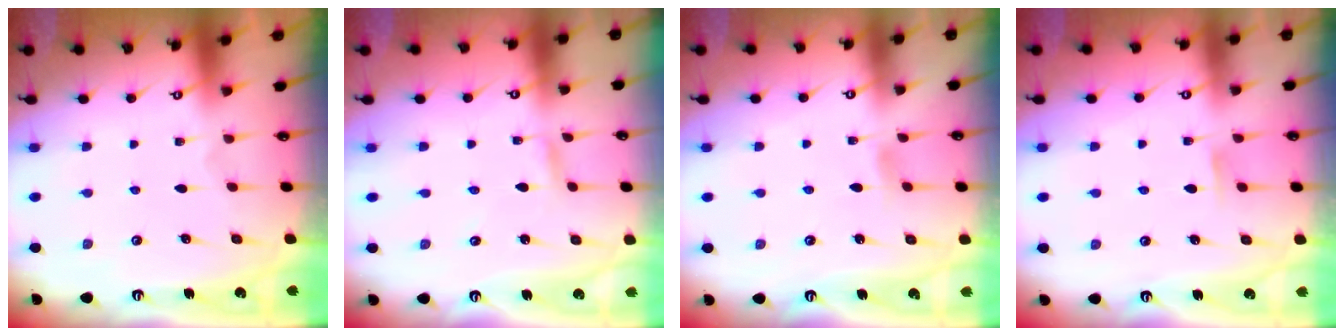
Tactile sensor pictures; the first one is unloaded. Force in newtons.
{"total": 2.5, "press": 2.5, "slide": 0.2}
{"total": 3.6, "press": 3.6, "slide": 0.4}
{"total": 4.3, "press": 4.3, "slide": 0.7}